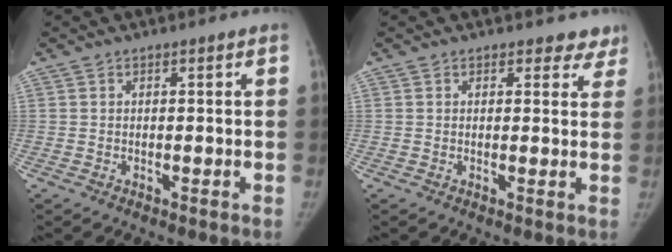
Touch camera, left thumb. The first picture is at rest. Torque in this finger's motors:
{"motor_torque": [-0.10, 0.00, -0.11, 0.26, -0.02]}